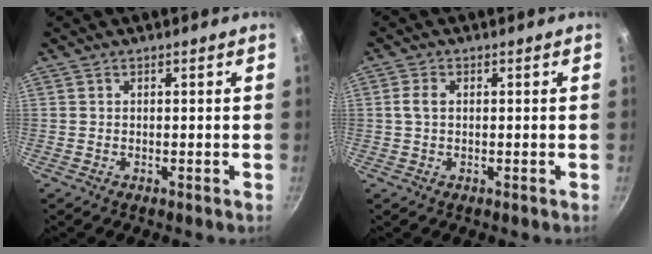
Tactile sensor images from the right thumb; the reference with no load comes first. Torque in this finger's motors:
{"motor_torque": [0.66, 0.50, 0.42, -0.23, 0.04]}